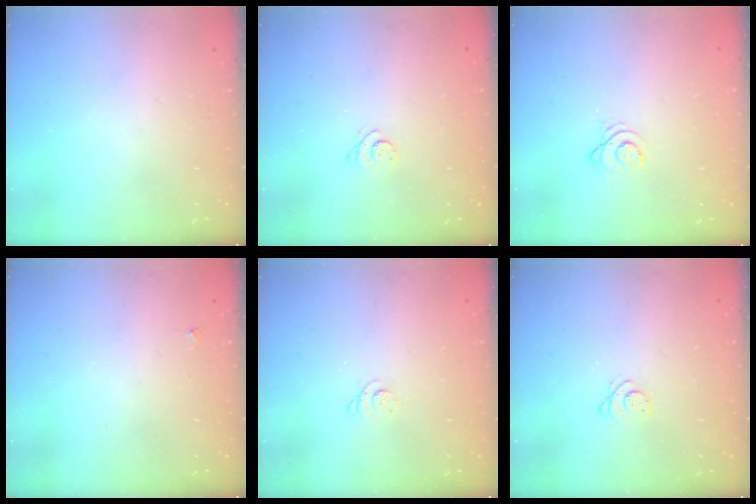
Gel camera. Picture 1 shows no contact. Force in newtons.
{"total": 2.6, "press": 2.6, "slide": 0.3}
{"total": 3.2, "press": 3.1, "slide": 0.4}
{"total": 2.6, "press": 2.5, "slide": 0.4}
{"total": 2.3, "press": 2.3, "slide": 0.3}
{"total": 2.8, "press": 2.8, "slide": 0.4}